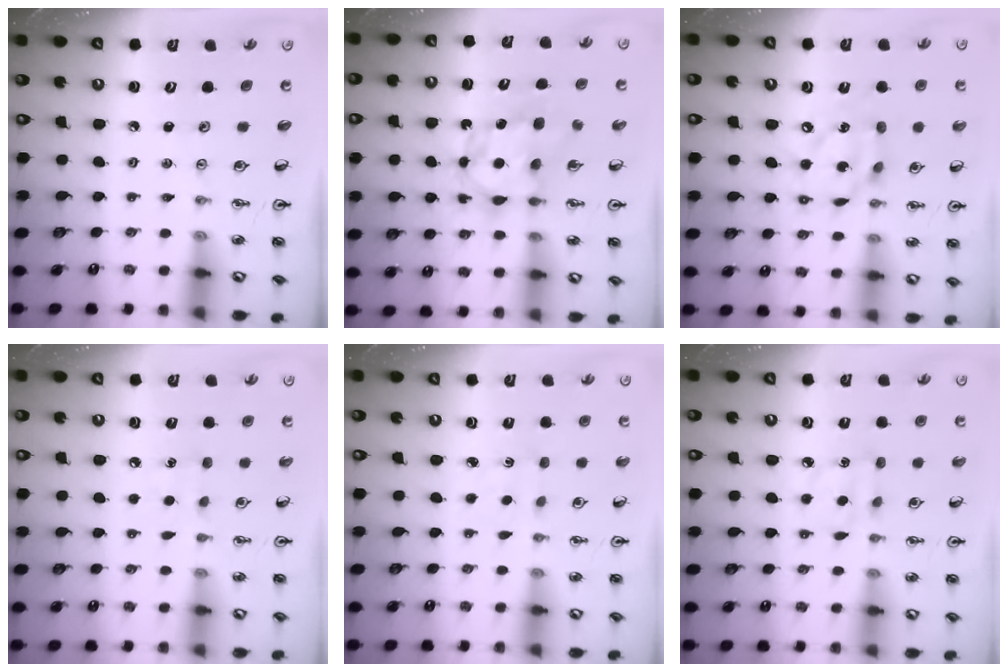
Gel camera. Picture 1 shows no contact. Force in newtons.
{"total": 6.9, "press": 6.9, "slide": 0.5}
{"total": 12.3, "press": 12.3, "slide": 0.8}
{"total": 6.3, "press": 6.3, "slide": 0.8}
{"total": 1.3, "press": 1.3, "slide": 0.3}
{"total": 6.4, "press": 6.4, "slide": 0.4}